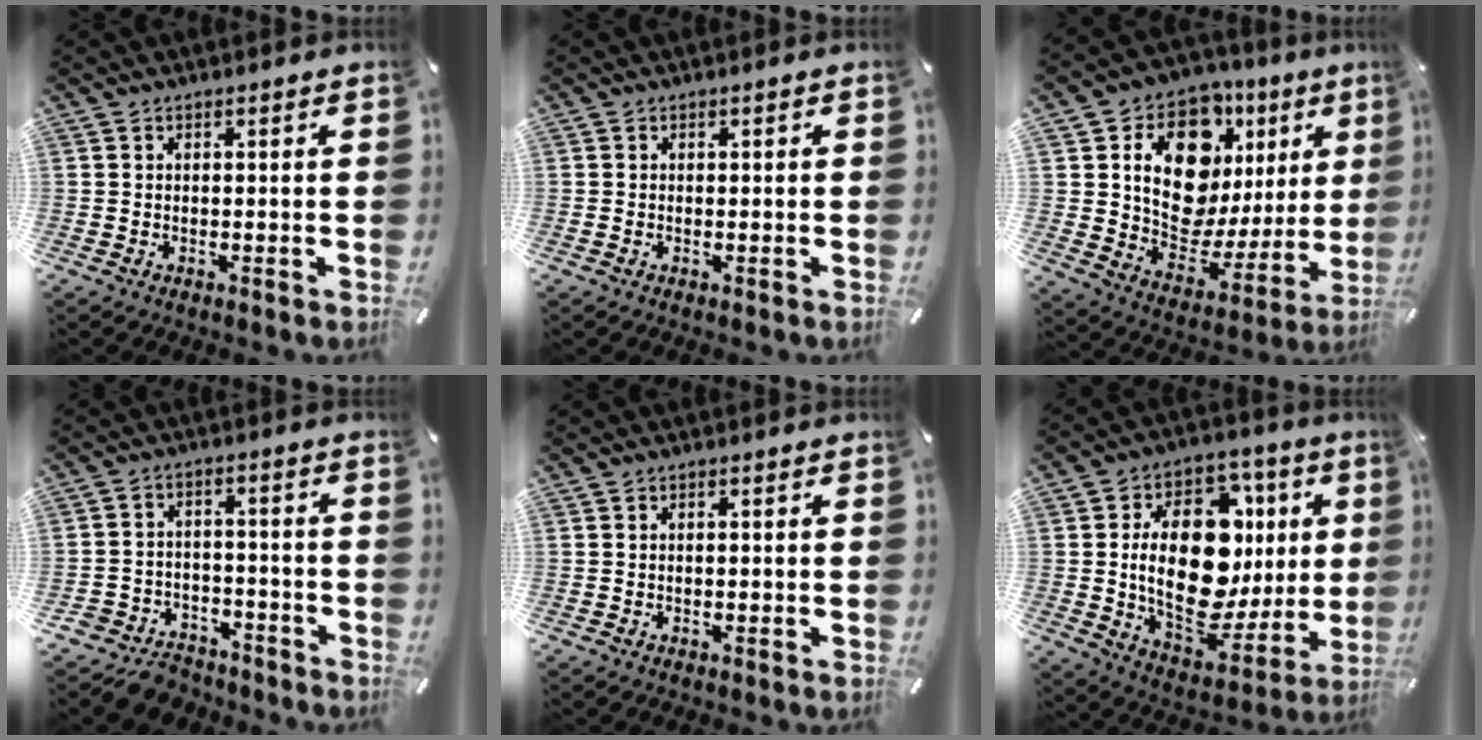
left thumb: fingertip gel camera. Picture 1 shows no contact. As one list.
[{"total": 0.8, "force": [-0.2, 0.5, 0.6], "torque": [-0.010, 0.001, -0.005]}, {"total": 16.7, "force": [7.3, 11.1, 10.2], "torque": [-0.162, -0.053, 0.128]}, {"total": 7.0, "force": [-5.9, 3.6, 1.0], "torque": [-0.020, 0.026, -0.116]}, {"total": 0.8, "force": [-0.1, 0.3, 0.7], "torque": [-0.013, 0.001, -0.002]}, {"total": 26.4, "force": [2.9, 16.3, 20.6], "torque": [-0.356, -0.031, 0.053]}]